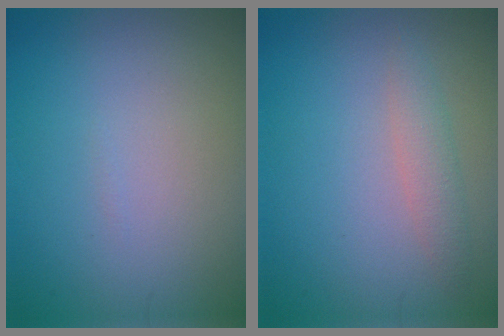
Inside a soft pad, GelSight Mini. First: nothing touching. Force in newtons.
{"total": 1.7, "press": 1.7, "slide": 0.1}